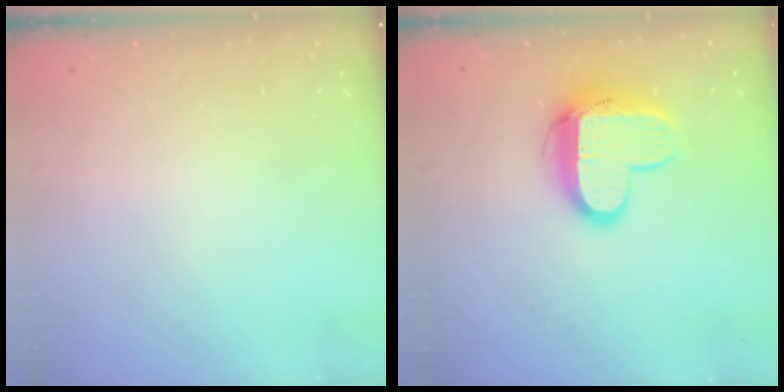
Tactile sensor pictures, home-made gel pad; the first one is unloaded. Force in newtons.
{"total": 11.2, "press": 11.2, "slide": 1.1}